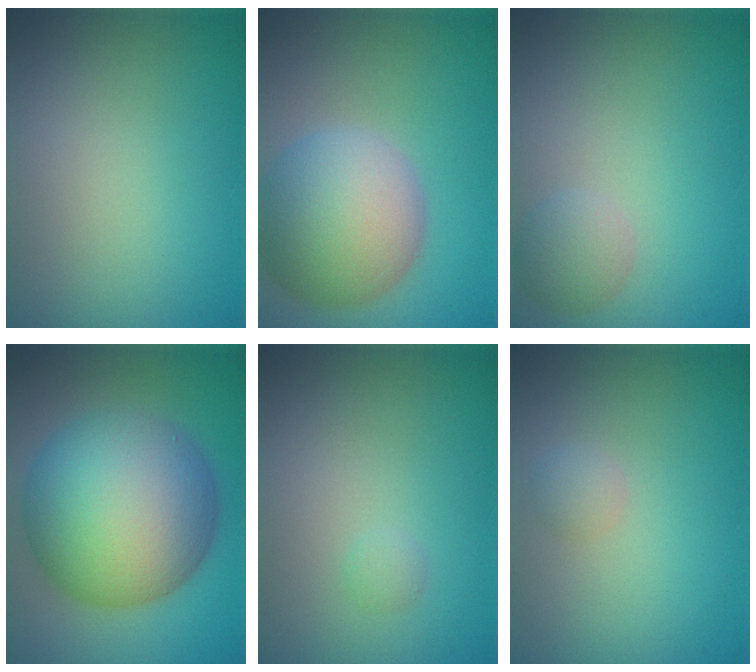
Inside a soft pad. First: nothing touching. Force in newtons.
{"total": 8.8, "press": 8.8, "slide": 0.5}
{"total": 2.1, "press": 2.1, "slide": 0.1}
{"total": 15.0, "press": 15.0, "slide": 0.3}
{"total": 0.6, "press": 0.6, "slide": 0.0}
{"total": 1.0, "press": 1.0, "slide": 0.1}